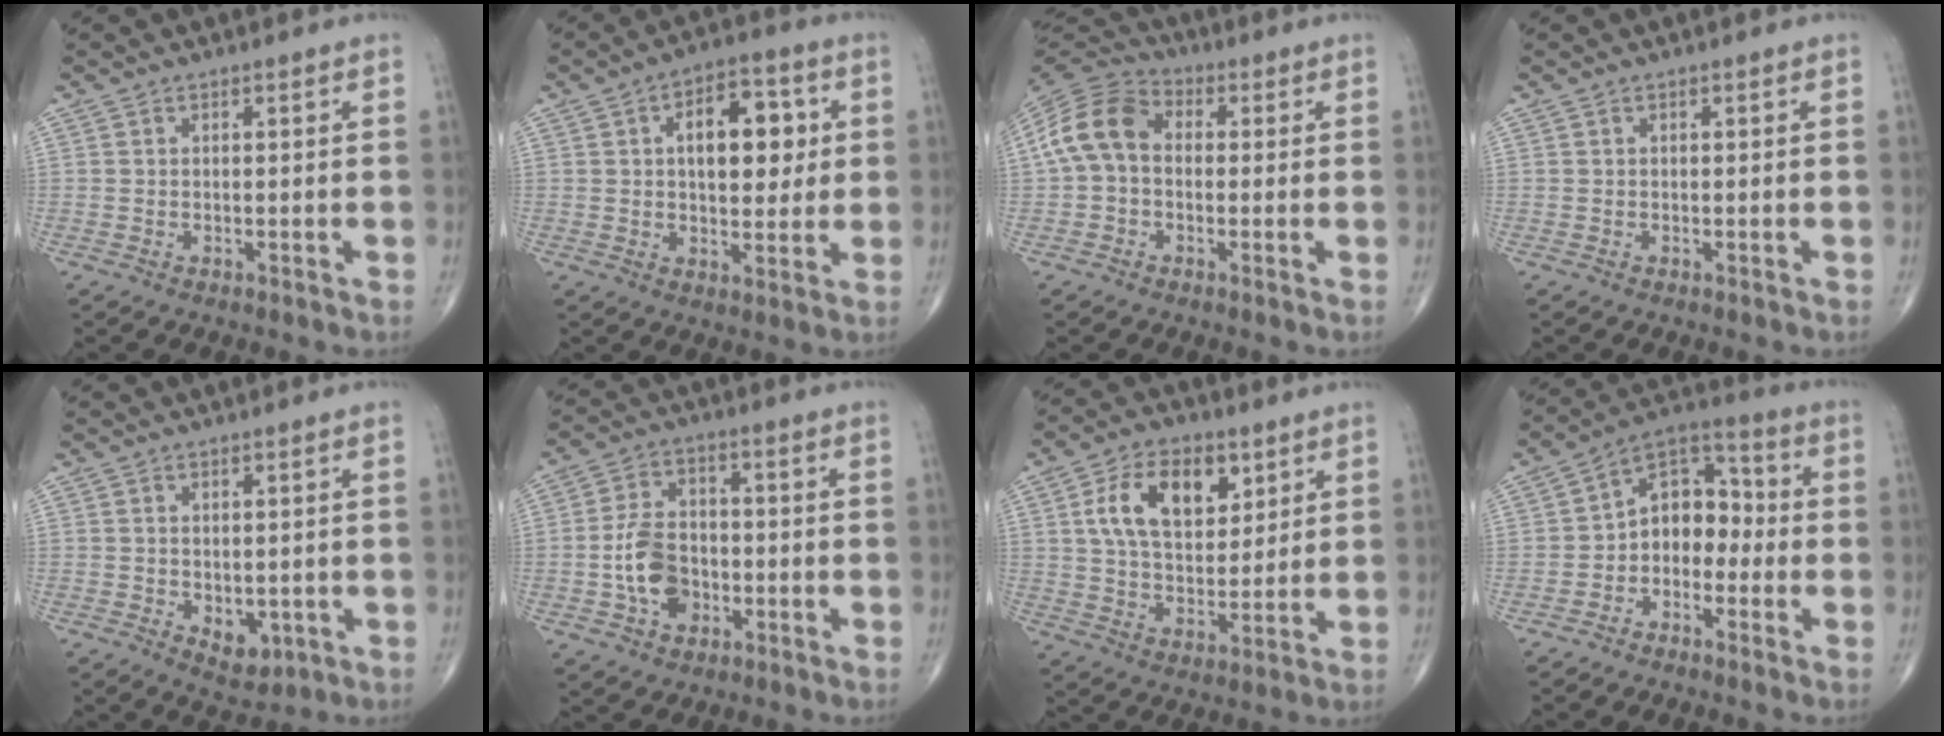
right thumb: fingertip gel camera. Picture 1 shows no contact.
{"total": 12.2, "force": [2.4, 6.7, 9.9], "torque": [-0.107, 0.006, 0.032]}
{"total": 10.9, "force": [0.3, 8.0, 7.4], "torque": [-0.137, 0.032, -0.010]}
{"total": 0.0}
{"total": 4.4, "force": [-0.9, 2.9, 3.2], "torque": [-0.026, -0.007, 0.000]}
{"total": 9.6, "force": [-2.4, 6.7, 6.4], "torque": [-0.098, 0.019, -0.046]}
{"total": 14.1, "force": [5.2, 8.3, 10.1], "torque": [-0.143, -0.015, 0.096]}
{"total": 9.8, "force": [-1.9, 7.0, 6.6], "torque": [-0.065, 0.046, -0.054]}